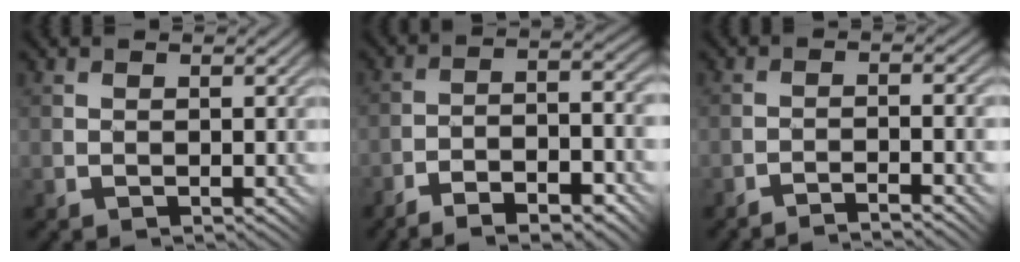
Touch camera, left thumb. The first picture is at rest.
{"total": 10.8, "force": [-6.7, 2.4, 8.1], "torque": [-0.132, 0.001, -0.110]}
{"total": 3.7, "force": [-3.0, -0.4, 2.2], "torque": [-0.034, 0.015, -0.054]}